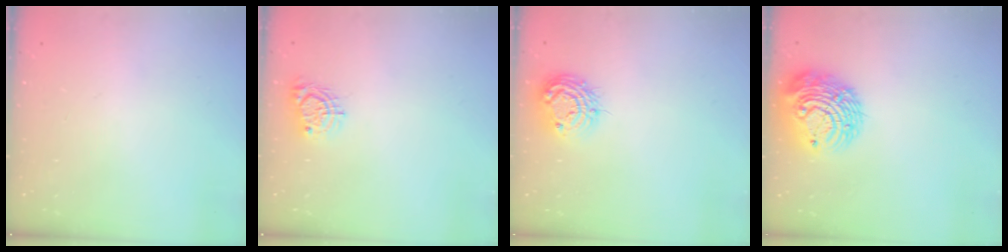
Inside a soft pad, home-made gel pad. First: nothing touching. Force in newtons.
{"total": 6.8, "press": 6.8, "slide": 0.5}
{"total": 10.5, "press": 10.5, "slide": 0.8}
{"total": 14.9, "press": 14.8, "slide": 1.2}